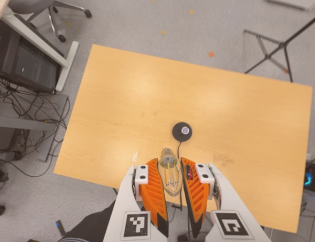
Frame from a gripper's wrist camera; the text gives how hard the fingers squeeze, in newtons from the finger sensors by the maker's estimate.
{"total": 21.2, "left": 25.9, "right": 16.4}